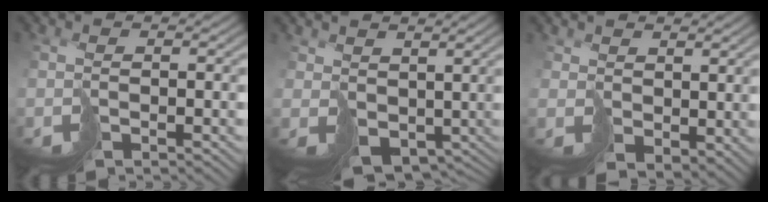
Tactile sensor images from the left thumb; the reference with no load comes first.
{"total": 5.1, "force": [1.2, 3.9, 3.0], "torque": [-0.078, -0.022, 0.040]}
{"total": 2.8, "force": [2.0, 1.8, 0.8], "torque": [-0.021, -0.009, 0.048]}